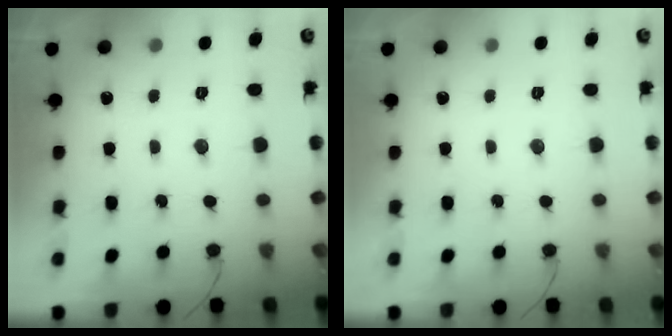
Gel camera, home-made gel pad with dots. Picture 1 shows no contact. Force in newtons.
{"total": 0.0}